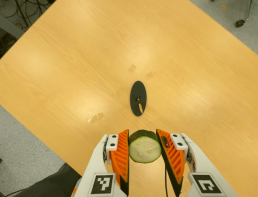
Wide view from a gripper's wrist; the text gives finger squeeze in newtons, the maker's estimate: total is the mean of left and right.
{"total": 11.4, "left": 10.0, "right": 12.9}